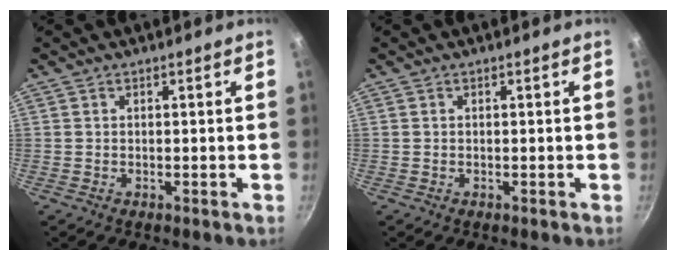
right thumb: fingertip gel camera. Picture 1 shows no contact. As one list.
[{"total": 0.0}]